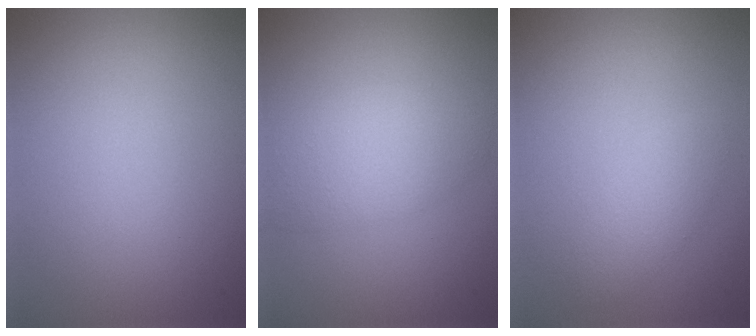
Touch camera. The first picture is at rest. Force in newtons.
{"total": 3.8, "press": 3.8, "slide": 0.1}
{"total": 2.1, "press": 2.1, "slide": 0.1}